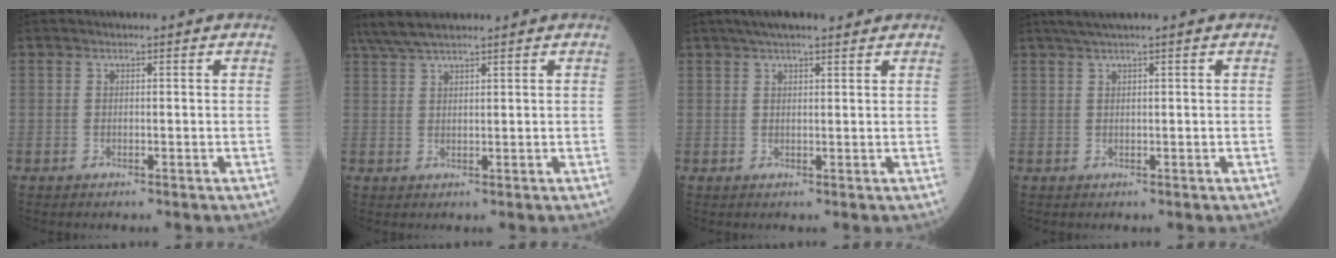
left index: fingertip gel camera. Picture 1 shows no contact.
{"total": 5.9, "force": [5.1, 0.6, 3.0], "torque": [-0.065, 0.029, 0.100]}
{"total": 7.3, "force": [5.9, 1.1, 4.2], "torque": [-0.063, 0.034, 0.090]}
{"total": 2.3, "force": [1.6, -0.5, 1.6], "torque": [-0.038, 0.013, 0.036]}